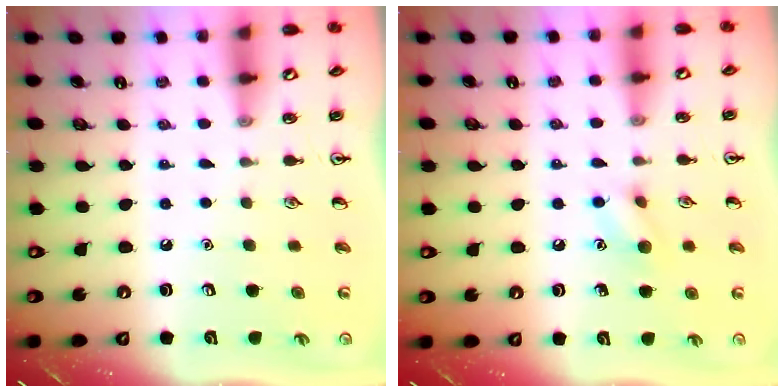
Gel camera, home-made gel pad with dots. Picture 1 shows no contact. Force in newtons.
{"total": 7.5, "press": 7.3, "slide": 1.3}